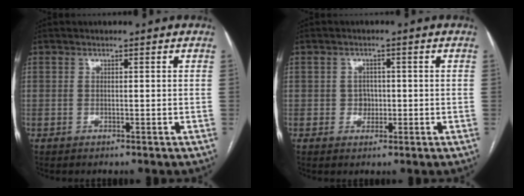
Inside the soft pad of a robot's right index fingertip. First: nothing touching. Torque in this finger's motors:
{"motor_torque": [0.15, -0.01, -0.02, 0.00]}